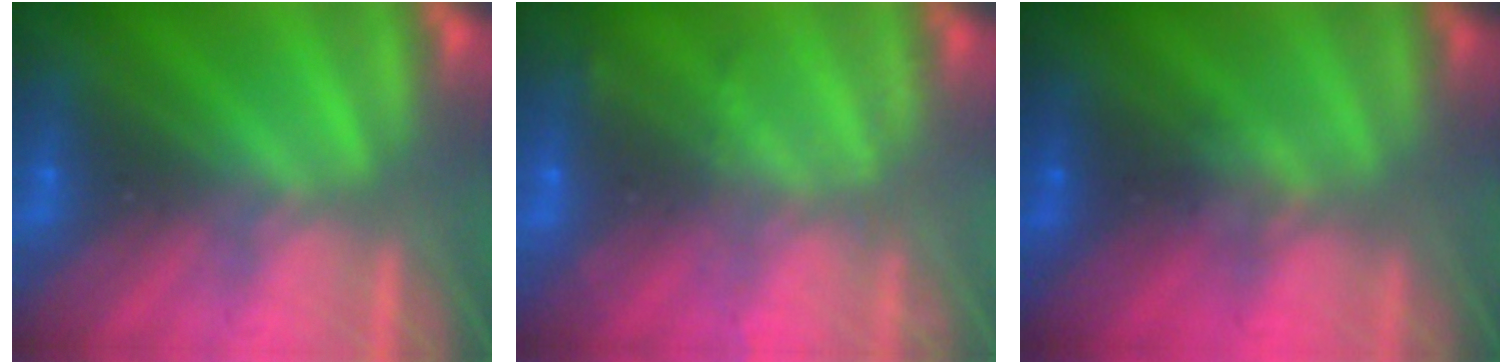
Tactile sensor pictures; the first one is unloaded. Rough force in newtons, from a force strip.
{"total": 2.3}
{"total": 1.2}